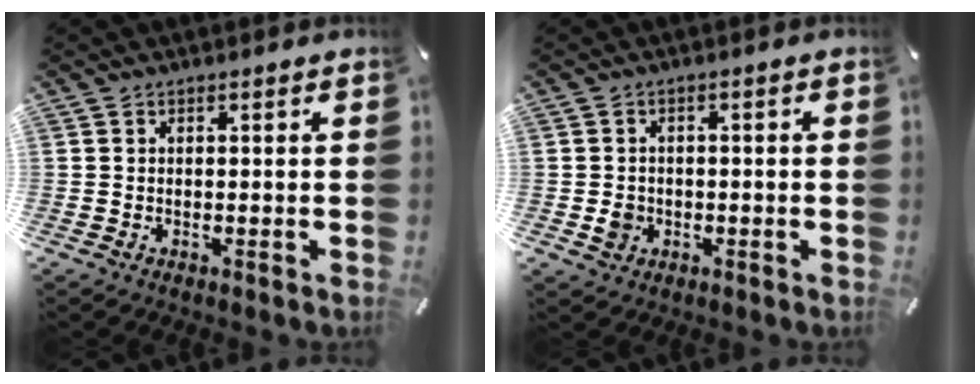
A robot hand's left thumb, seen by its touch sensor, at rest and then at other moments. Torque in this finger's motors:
{"motor_torque": [0.52, 0.71, 0.24, 0.06, 0.00]}